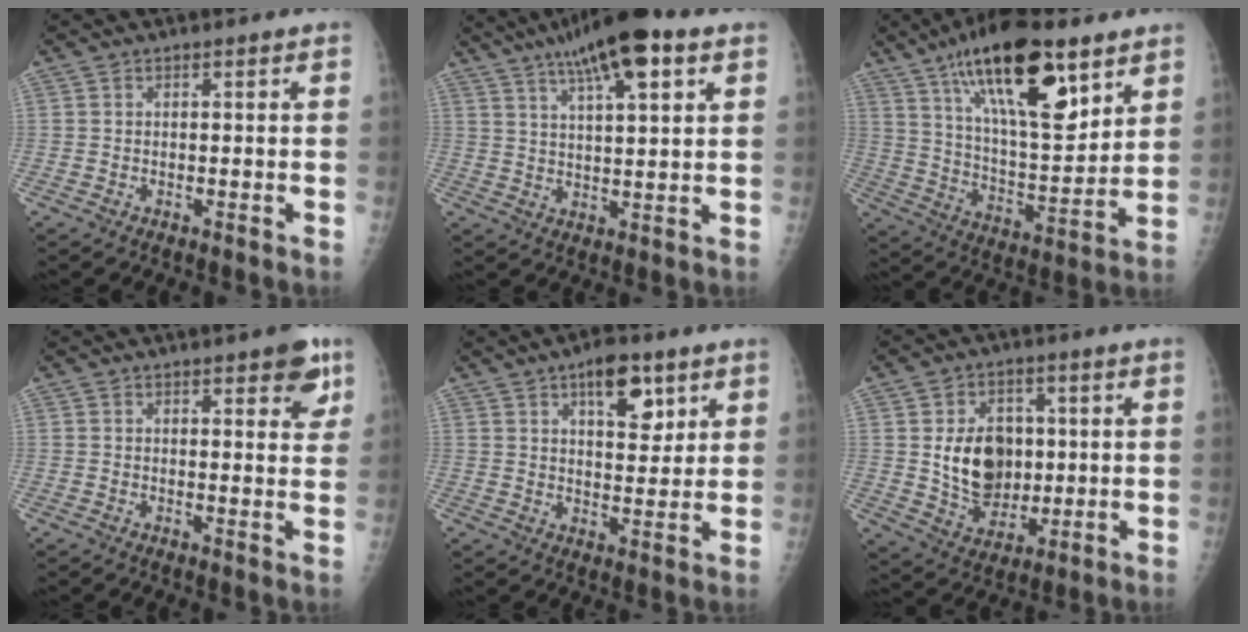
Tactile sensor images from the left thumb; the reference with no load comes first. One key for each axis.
{"total": 13.9, "fx": 7.7, "fy": 3.6, "fz": 11.0, "tx": -0.165, "ty": -0.007, "tz": 0.123}
{"total": 22.9, "fx": 12.7, "fy": 8.4, "fz": 17.2, "tx": -0.257, "ty": -0.050, "tz": 0.221}
{"total": 6.2, "fx": 3.4, "fy": 2.3, "fz": 4.7, "tx": -0.029, "ty": -0.013, "tz": 0.034}
{"total": 9.1, "fx": 4.8, "fy": 4.3, "fz": 6.5, "tx": -0.066, "ty": -0.023, "tz": 0.070}
{"total": 11.9, "fx": 1.1, "fy": 9.1, "fz": 7.6, "tx": -0.082, "ty": -0.011, "tz": 0.030}